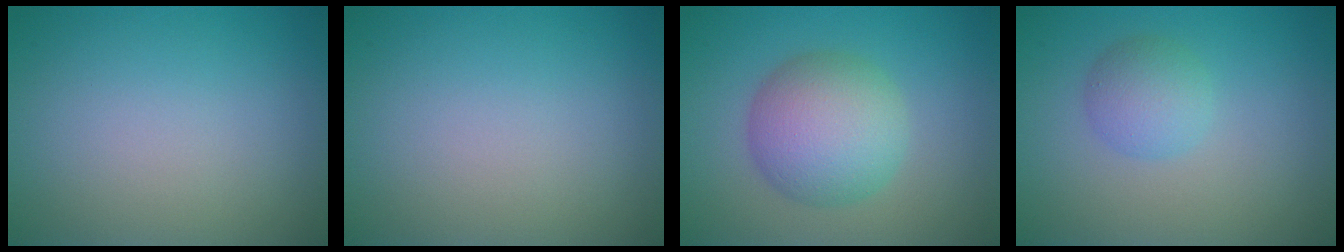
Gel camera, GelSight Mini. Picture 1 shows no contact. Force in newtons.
{"total": 0.0}
{"total": 6.3, "press": 6.3, "slide": 0.1}
{"total": 2.6, "press": 2.6, "slide": 0.1}